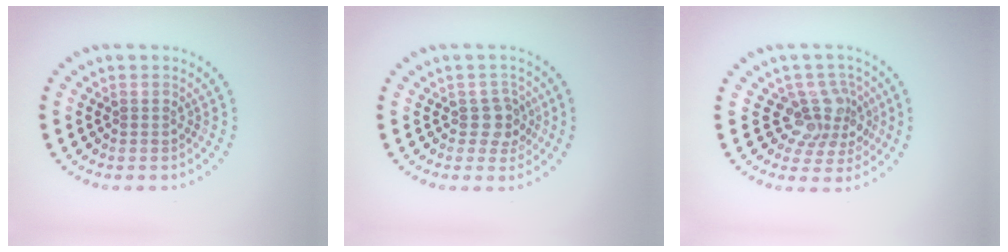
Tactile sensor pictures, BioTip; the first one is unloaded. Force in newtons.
{"total": 2.3, "press": 2.1, "slide": 0.9}
{"total": 3.5, "press": 3.0, "slide": 1.9}